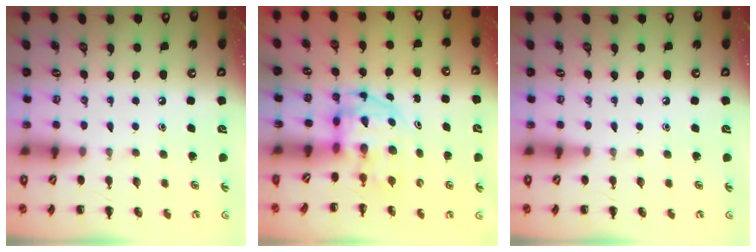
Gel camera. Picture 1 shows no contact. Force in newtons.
{"total": 3.7, "press": 3.7, "slide": 0.7}
{"total": 0.0}